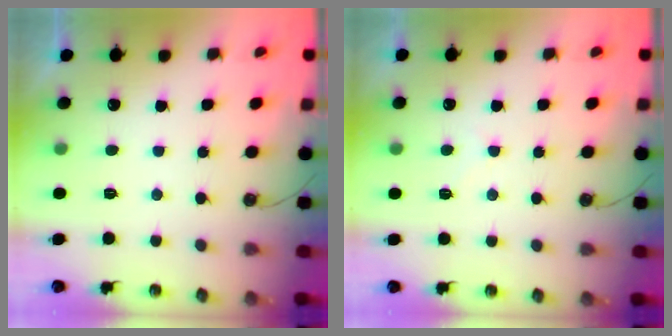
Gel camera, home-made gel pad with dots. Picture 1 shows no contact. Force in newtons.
{"total": 5.9, "press": 5.9, "slide": 0.7}